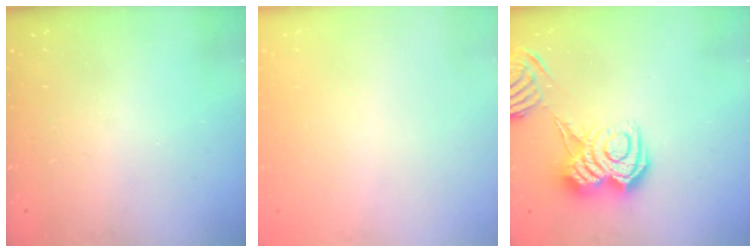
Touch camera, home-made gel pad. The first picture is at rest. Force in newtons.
{"total": 2.7, "press": 2.6, "slide": 0.8}
{"total": 9.6, "press": 9.5, "slide": 1.1}